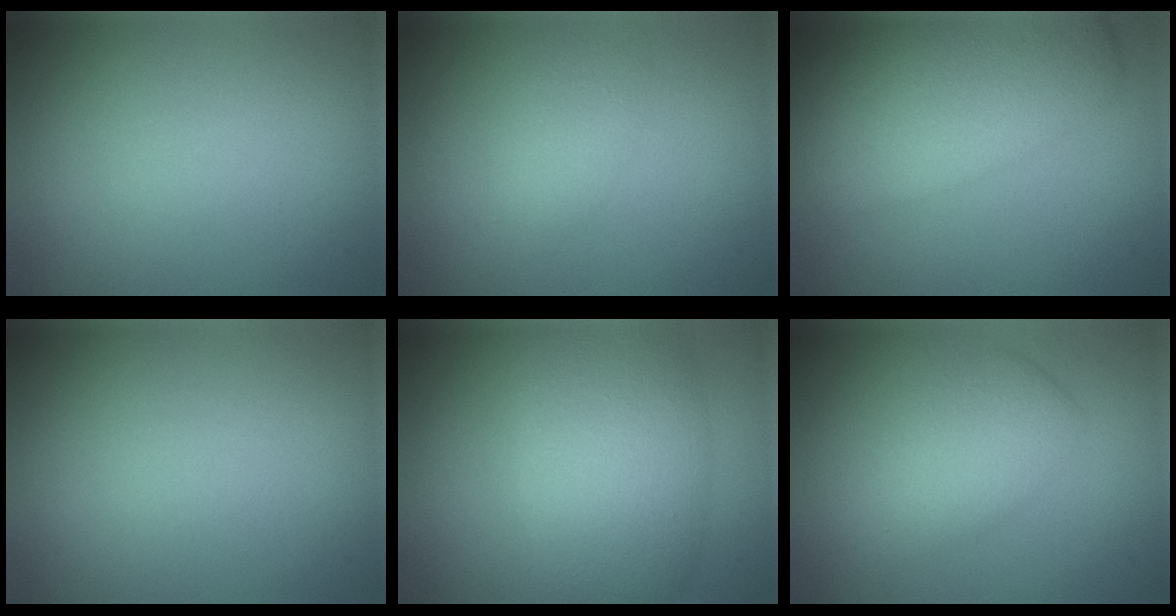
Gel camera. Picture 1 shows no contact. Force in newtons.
{"total": 1.9, "press": 1.9, "slide": 0.1}
{"total": 11.3, "press": 11.3, "slide": 0.8}
{"total": 0.0}
{"total": 8.1, "press": 8.1, "slide": 0.4}
{"total": 3.5, "press": 3.5, "slide": 0.2}